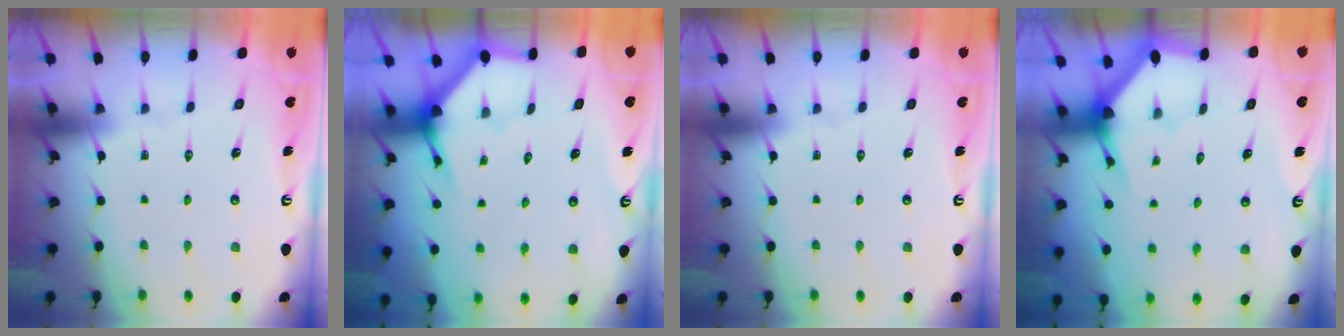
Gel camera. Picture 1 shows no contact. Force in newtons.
{"total": 3.6, "press": 3.6, "slide": 0.1}
{"total": 0.0}
{"total": 3.2, "press": 3.2, "slide": 0.2}